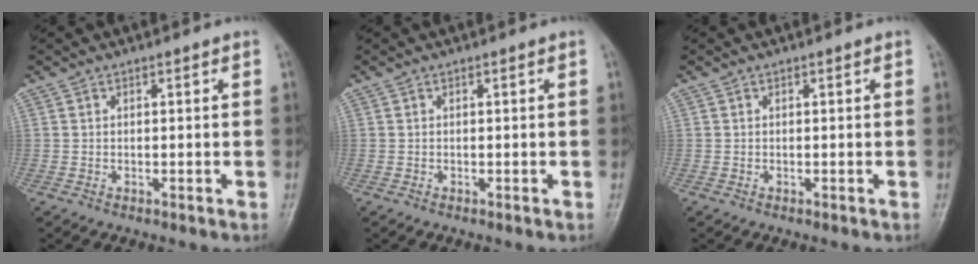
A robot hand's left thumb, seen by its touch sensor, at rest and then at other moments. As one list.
[{"total": 0.0}, {"total": 0.0}]